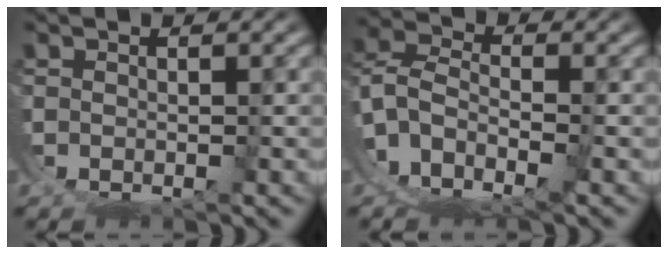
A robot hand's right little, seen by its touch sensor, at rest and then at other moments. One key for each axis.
{"total": 11.0, "fx": -4.4, "fy": 8.8, "fz": 5.0, "tx": -0.140, "ty": -0.041, "tz": -0.082}